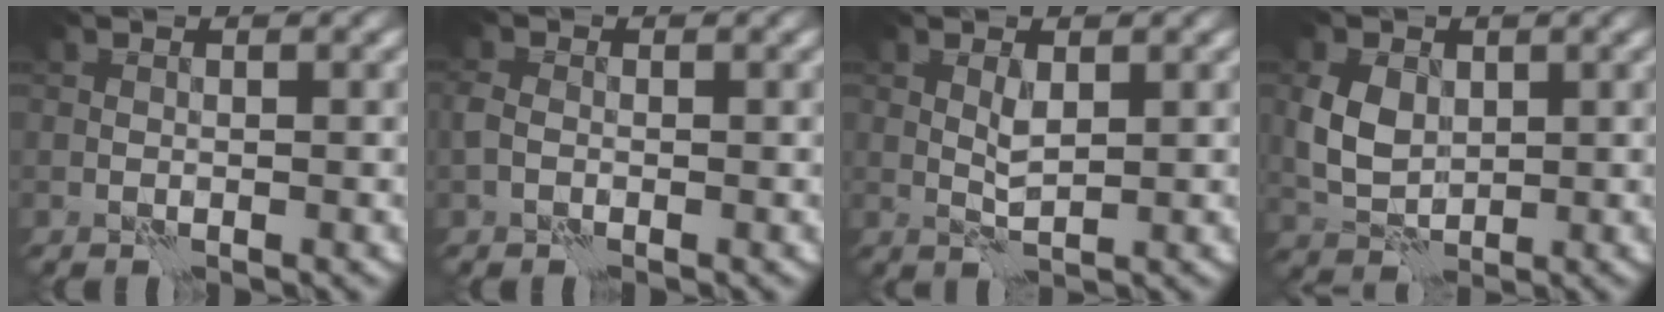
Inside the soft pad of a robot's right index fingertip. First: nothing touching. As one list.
[{"total": 1.0, "force": [-0.3, 0.7, 0.6], "torque": [-0.015, 0.002, -0.012]}, {"total": 1.4, "force": [0.8, 0.3, 1.1], "torque": [-0.026, -0.001, 0.016]}, {"total": 3.9, "force": [0.8, 2.8, 2.5], "torque": [-0.059, 0.000, 0.015]}]